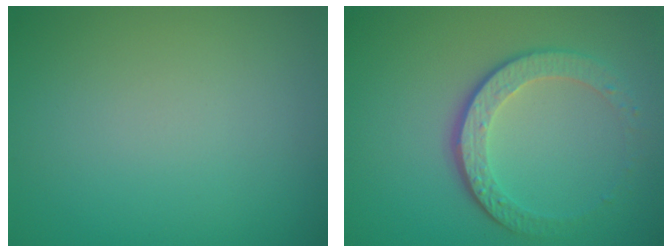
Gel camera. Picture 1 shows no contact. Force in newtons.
{"total": 4.3, "press": 3.0, "slide": 3.1}